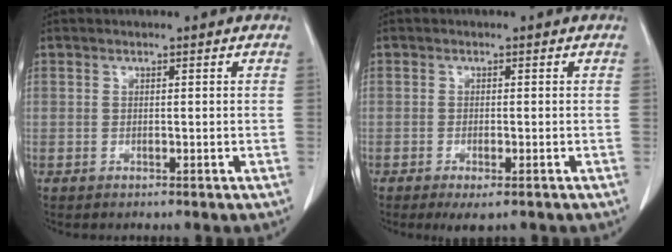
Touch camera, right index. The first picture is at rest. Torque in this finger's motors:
{"motor_torque": [0.37, -0.29, 0.20, 0.04]}